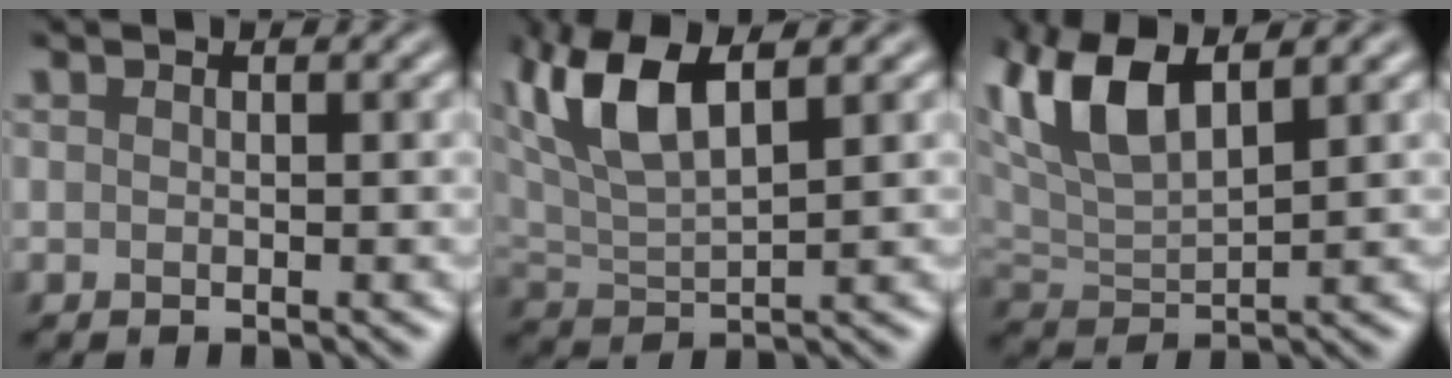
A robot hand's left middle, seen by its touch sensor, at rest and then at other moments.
{"total": 6.7, "force": [3.4, 2.6, 5.2], "torque": [-0.113, 0.013, 0.063]}
{"total": 7.1, "force": [3.9, 3.0, 5.1], "torque": [-0.121, 0.016, 0.072]}